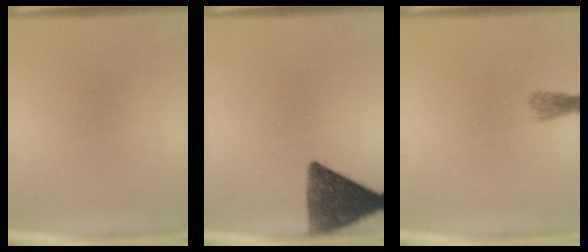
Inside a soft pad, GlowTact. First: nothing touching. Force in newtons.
{"total": 11.1}
{"total": 1.7}